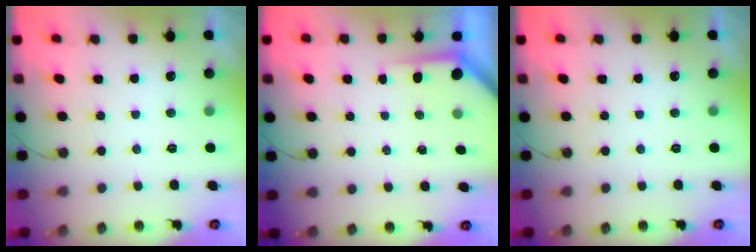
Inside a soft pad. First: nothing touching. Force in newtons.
{"total": 3.4, "press": 3.4, "slide": 0.4}
{"total": 0.0}